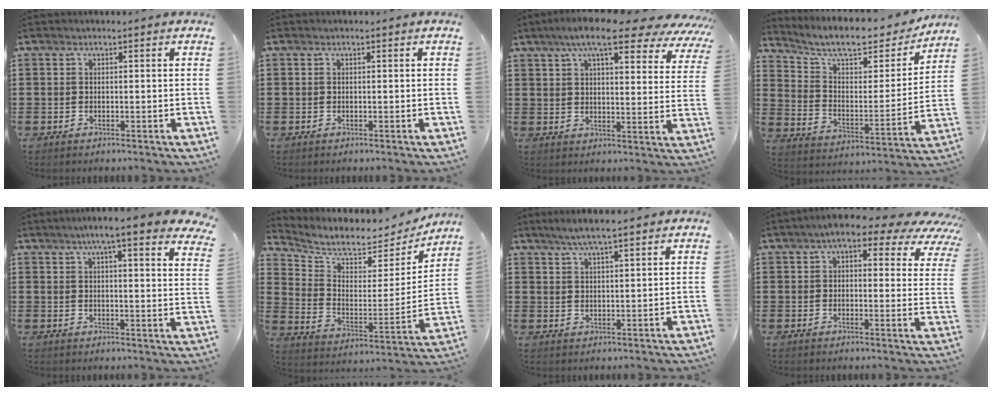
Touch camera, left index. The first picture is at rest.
{"total": 0.0}
{"total": 11.0, "force": [8.0, 2.2, 7.2], "torque": [-0.136, -0.021, 0.135]}
{"total": 9.0, "force": [7.9, 1.8, 4.1], "torque": [-0.106, -0.047, 0.132]}
{"total": 6.2, "force": [5.0, 0.0, 3.8], "torque": [-0.082, -0.015, 0.082]}
{"total": 5.8, "force": [5.5, 1.2, 1.4], "torque": [-0.061, -0.049, 0.092]}
{"total": 4.4, "force": [3.5, 0.2, 2.6], "torque": [-0.058, -0.003, 0.062]}
{"total": 7.3, "force": [5.3, 2.1, 4.6], "torque": [-0.083, -0.019, 0.086]}